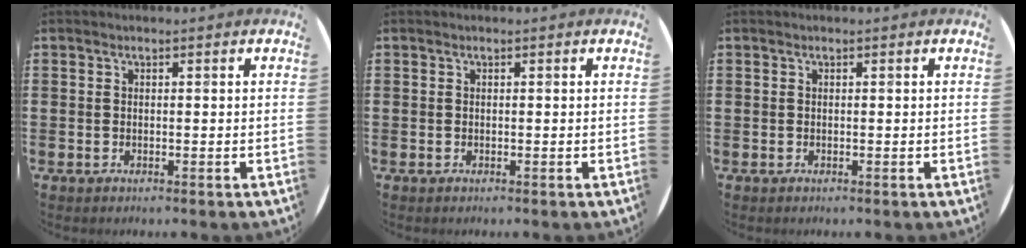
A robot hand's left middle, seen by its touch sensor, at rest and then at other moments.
{"total": 0.0}
{"total": 0.0}